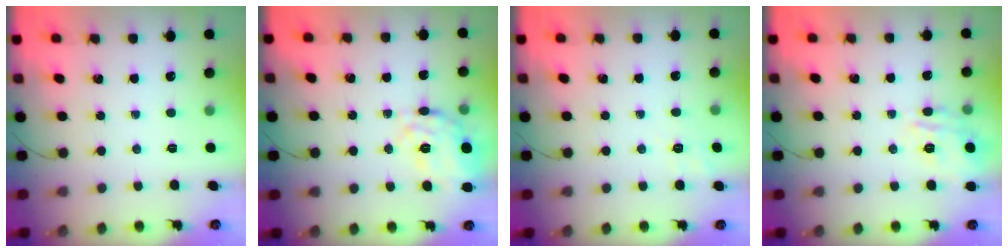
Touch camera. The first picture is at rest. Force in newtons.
{"total": 13.5, "press": 13.5, "slide": 1.3}
{"total": 2.1, "press": 0.6, "slide": 2.0}
{"total": 10.4, "press": 10.4, "slide": 0.5}